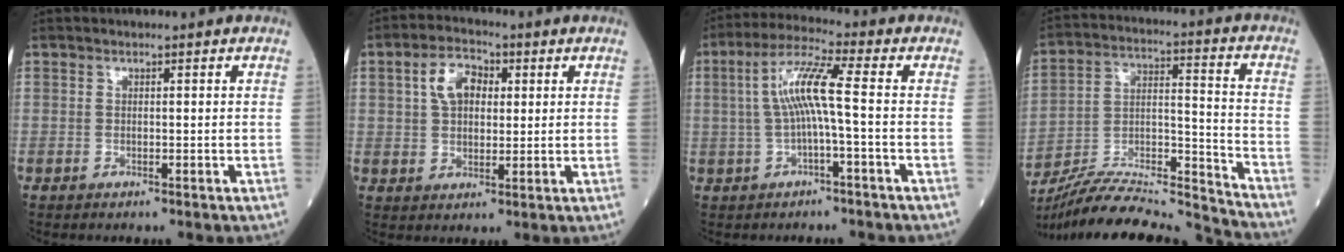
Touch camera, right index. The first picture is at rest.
{"total": 6.4, "force": [1.9, 3.8, 4.8], "torque": [-0.092, 0.018, 0.034]}
{"total": 7.7, "force": [0.0, 0.1, 7.7], "torque": [-0.153, 0.024, -0.002]}
{"total": 20.8, "force": [-20.0, 0.1, 5.8], "torque": [-0.125, 0.013, -0.330]}